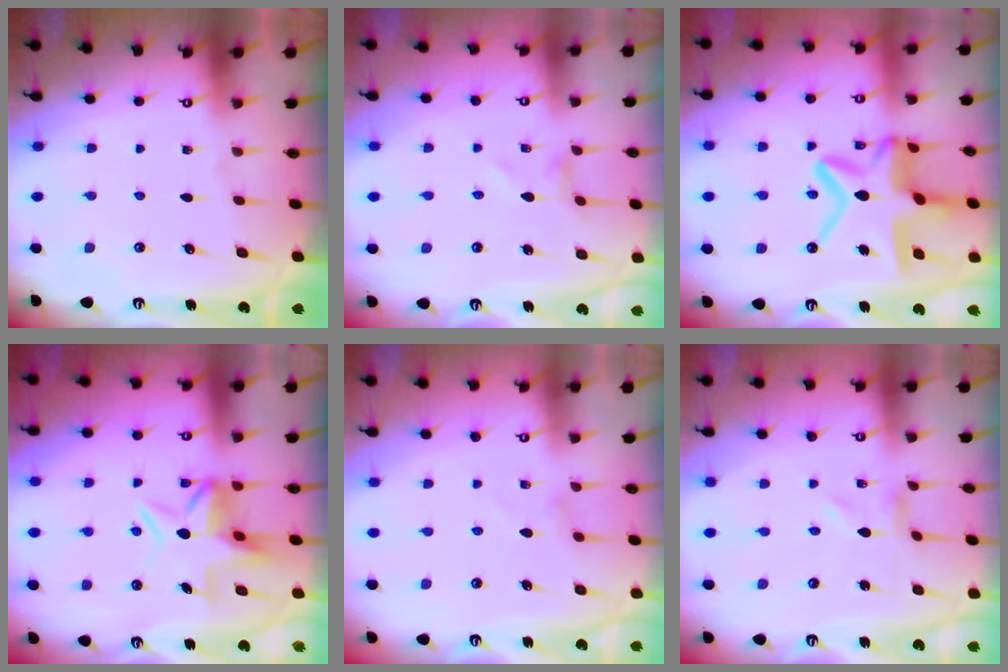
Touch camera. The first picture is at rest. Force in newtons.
{"total": 2.3, "press": 2.3, "slide": 0.3}
{"total": 17.5, "press": 17.5, "slide": 1.7}
{"total": 6.7, "press": 6.7, "slide": 0.5}
{"total": 1.2, "press": 1.1, "slide": 0.3}
{"total": 0.0}